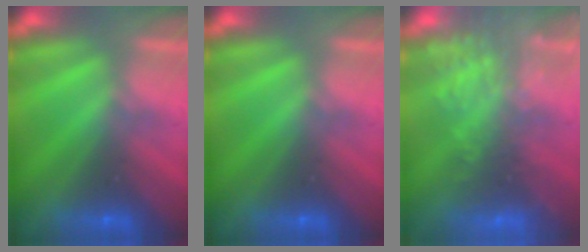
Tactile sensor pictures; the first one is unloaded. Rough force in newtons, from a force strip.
{"total": 0.0}
{"total": 6.6}